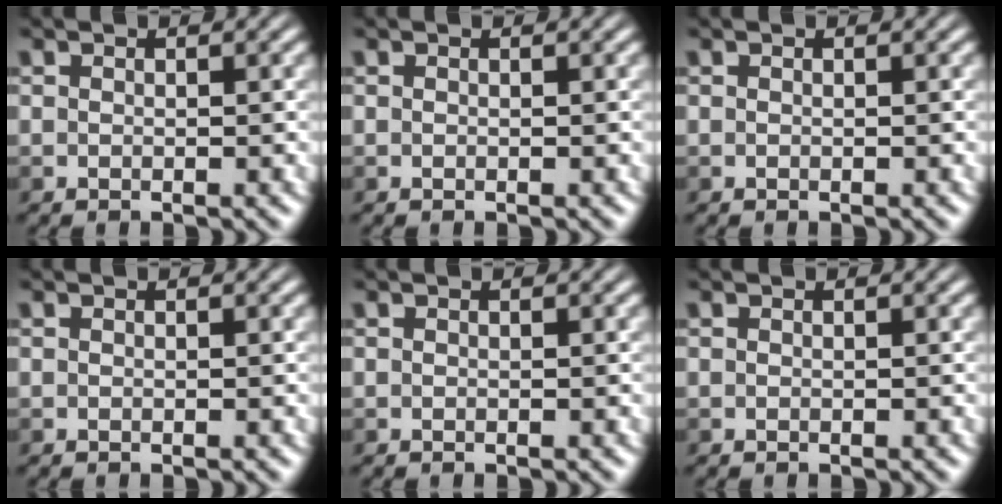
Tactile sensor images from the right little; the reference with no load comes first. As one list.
[{"total": 0.0}, {"total": 0.0}, {"total": 0.0}, {"total": 0.0}, {"total": 0.0}]